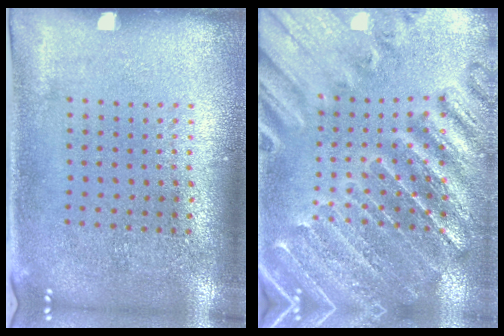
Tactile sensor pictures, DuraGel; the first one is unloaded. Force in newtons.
{"total": 2.7, "press": 2.7, "slide": 0.4}